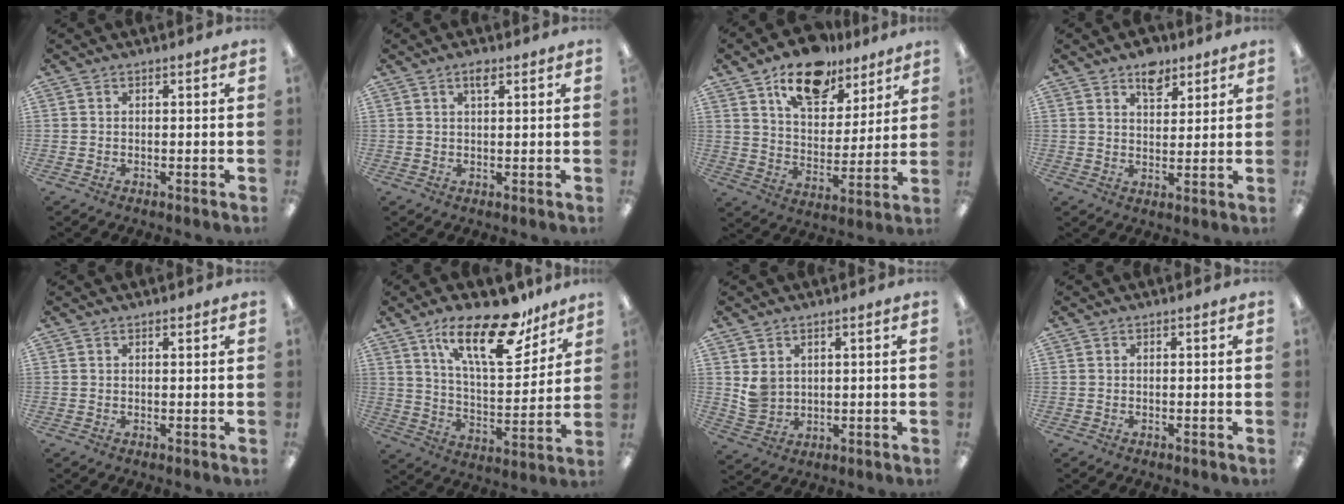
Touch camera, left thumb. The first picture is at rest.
{"total": 2.4, "force": [1.5, 0.8, 1.7], "torque": [-0.030, 0.001, 0.025]}
{"total": 15.3, "force": [10.9, 7.8, 7.4], "torque": [-0.117, -0.056, 0.193]}
{"total": 6.8, "force": [4.9, 3.7, 2.9], "torque": [-0.023, -0.025, 0.082]}
{"total": 0.6, "force": [0.6, 0.2, 0.2], "torque": [-0.005, 0.000, 0.010]}
{"total": 21.7, "force": [13.8, 8.3, 14.6], "torque": [-0.232, -0.073, 0.230]}
{"total": 4.1, "force": [2.1, 3.3, 1.2], "torque": [-0.025, -0.004, 0.041]}
{"total": 0.0}